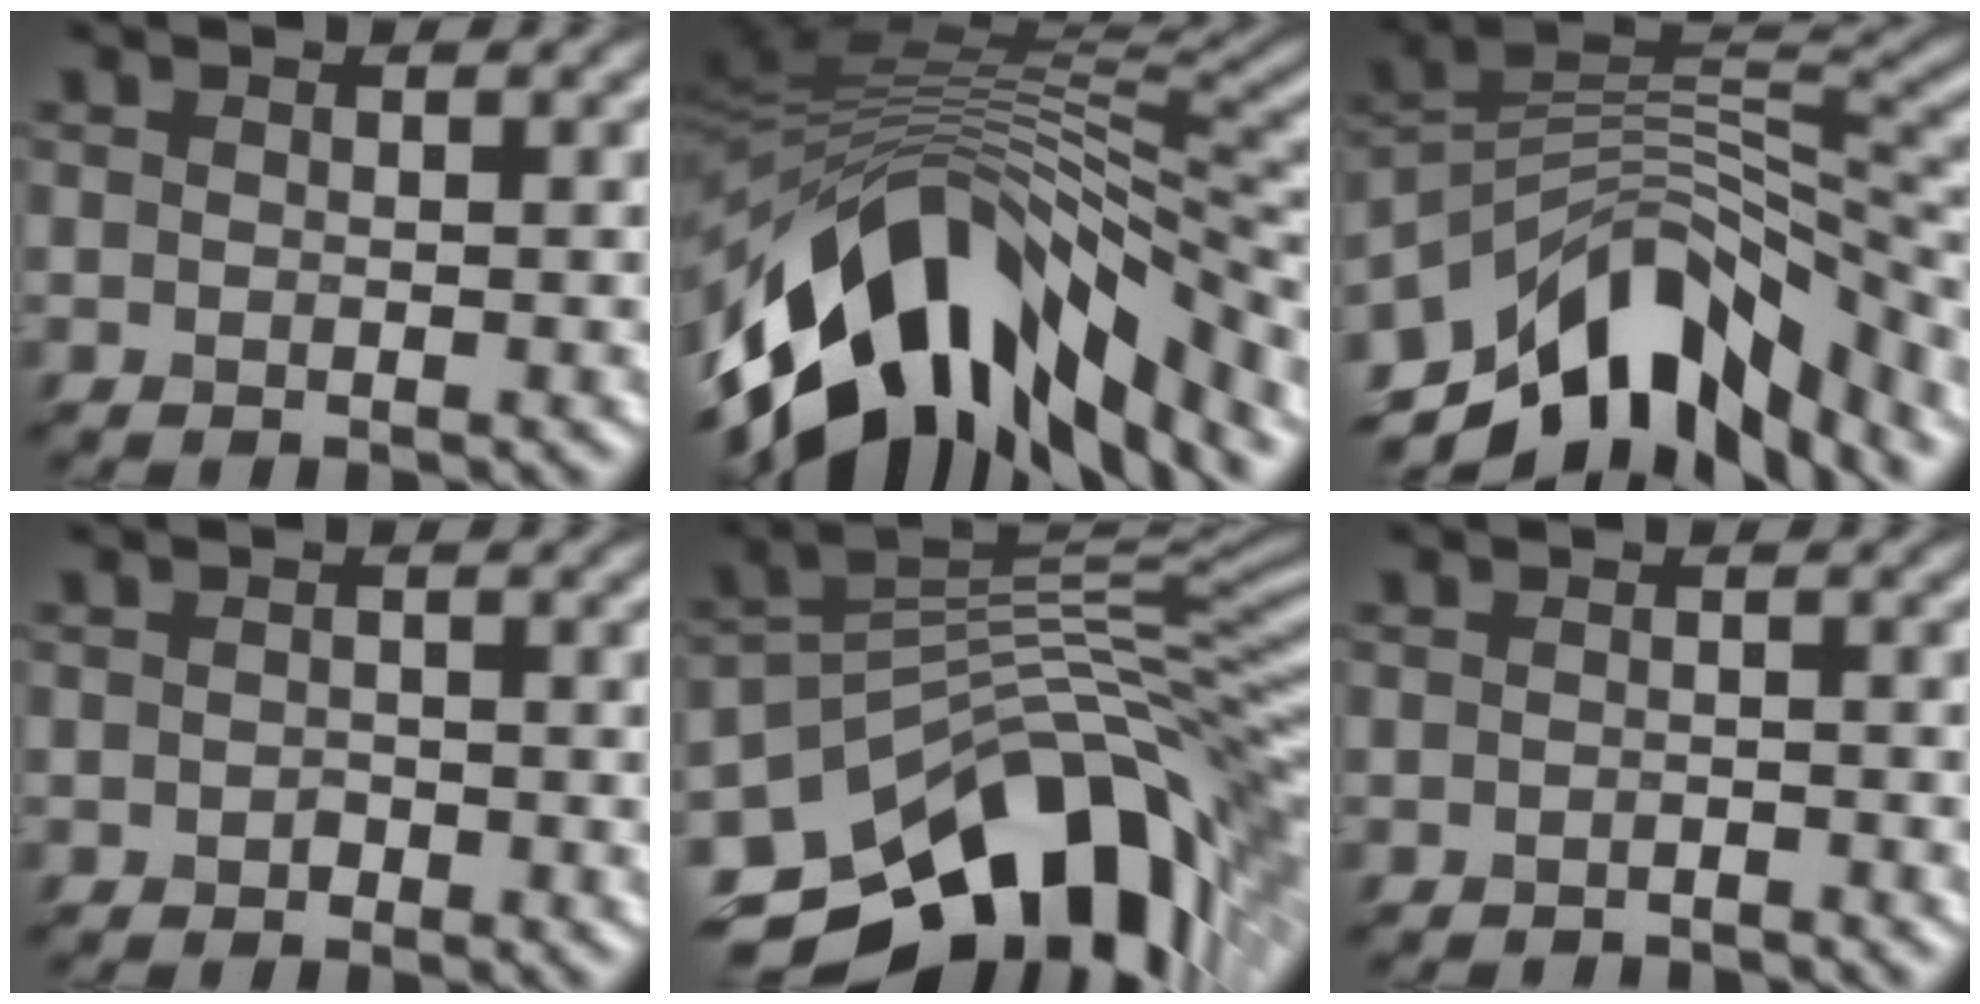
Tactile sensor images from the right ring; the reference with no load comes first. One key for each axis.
{"total": 14.7, "fx": -6.8, "fy": 7.0, "fz": 11.1, "tx": -0.202, "ty": 0.018, "tz": -0.118}
{"total": 10.8, "fx": -6.9, "fy": 5.0, "fz": 6.7, "tx": -0.108, "ty": 0.014, "tz": -0.127}
{"total": 0.8, "fx": -0.4, "fy": 0.6, "fz": 0.3, "tx": -0.005, "ty": 0.000, "tz": -0.006}
{"total": 13.6, "fx": -7.1, "fy": 7.4, "fz": 8.8, "tx": -0.150, "ty": 0.007, "tz": -0.117}
{"total": 1.5, "fx": -1.5, "fy": 0.3, "fz": 0.2, "tx": 0.001, "ty": 0.003, "tz": -0.023}